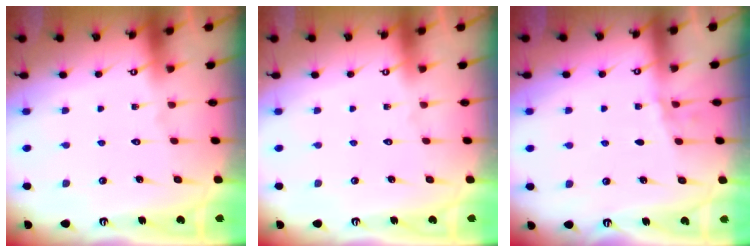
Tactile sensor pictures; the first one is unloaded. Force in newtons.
{"total": 0.0}
{"total": 2.4, "press": 2.3, "slide": 0.3}